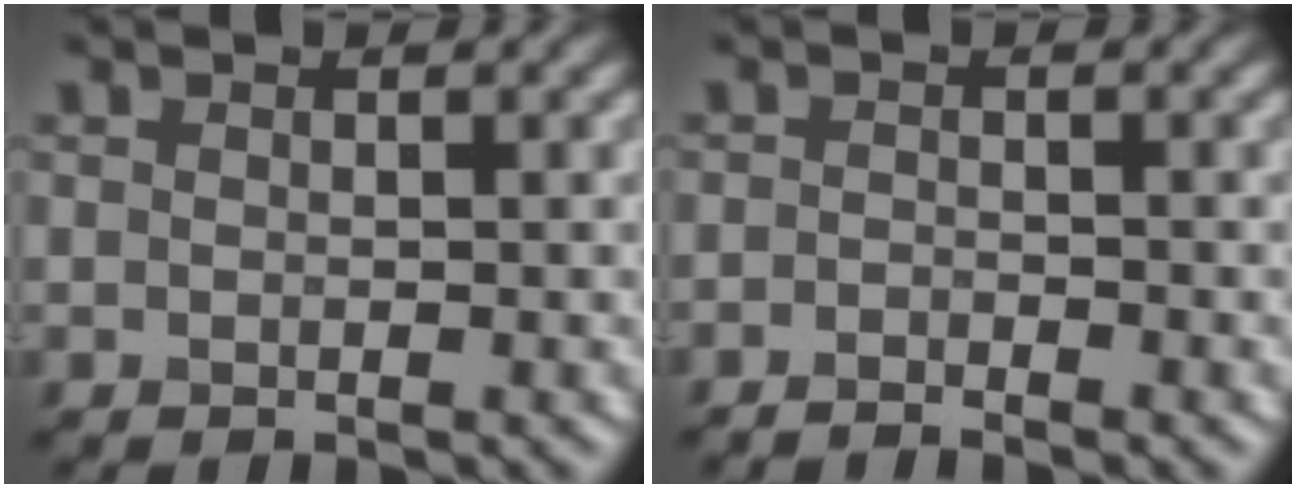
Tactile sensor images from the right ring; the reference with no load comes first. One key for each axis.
{"total": 1.3, "fx": -1.2, "fy": 0.1, "fz": 0.5, "tx": -0.008, "ty": -0.002, "tz": -0.025}